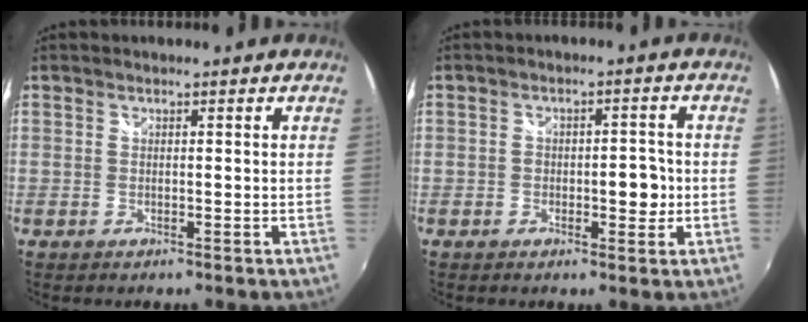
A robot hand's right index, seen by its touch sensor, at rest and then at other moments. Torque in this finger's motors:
{"motor_torque": [0.29, -0.09, 0.06, 0.05]}